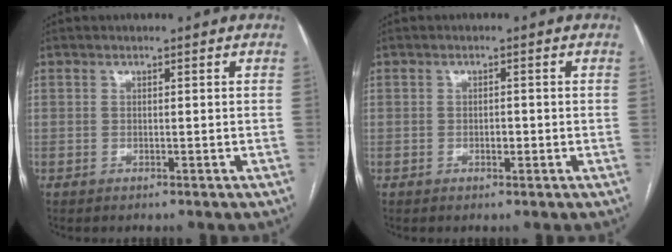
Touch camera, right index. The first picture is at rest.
{"total": 1.4, "force": [-0.4, 0.6, 1.2], "torque": [-0.020, 0.001, -0.006]}